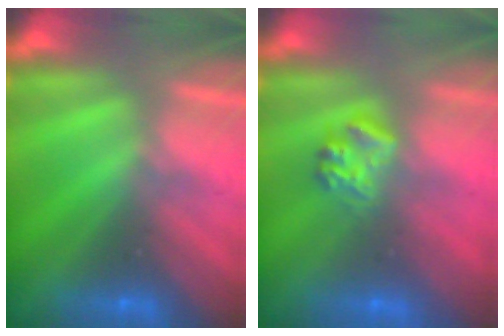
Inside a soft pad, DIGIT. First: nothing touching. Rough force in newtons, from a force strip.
{"total": 2.3}